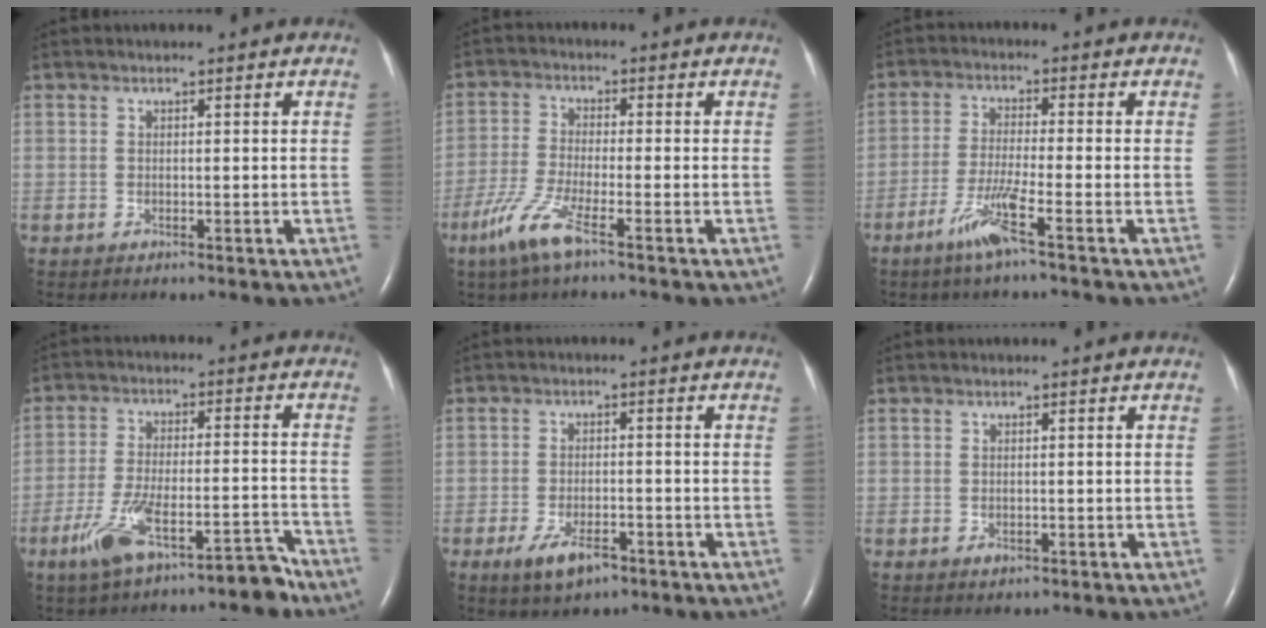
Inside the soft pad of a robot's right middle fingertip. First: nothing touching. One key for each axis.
{"total": 6.4, "fx": -4.0, "fy": 0.3, "fz": 5.0, "tx": -0.115, "ty": -0.014, "tz": -0.085}
{"total": 5.8, "fx": -3.5, "fy": -0.8, "fz": 4.6, "tx": -0.094, "ty": -0.013, "tz": -0.073}
{"total": 10.1, "fx": -7.4, "fy": 2.3, "fz": 6.5, "tx": -0.120, "ty": 0.012, "tz": -0.126}
{"total": 5.3, "fx": -3.2, "fy": 2.1, "fz": 3.7, "tx": -0.079, "ty": -0.007, "tz": -0.049}
{"total": 0.8, "fx": -0.4, "fy": 0.6, "fz": 0.4, "tx": -0.010, "ty": -0.002, "tz": -0.002}